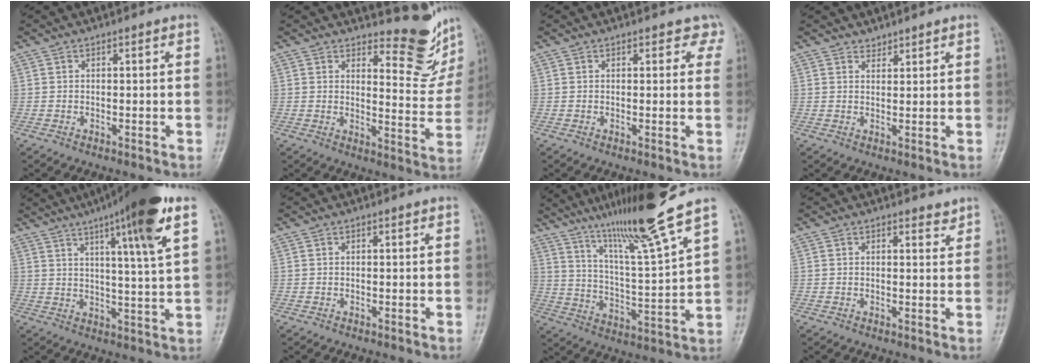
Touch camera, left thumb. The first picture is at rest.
{"total": 10.7, "force": [9.4, 3.6, 3.6], "torque": [-0.017, -0.098, 0.110]}
{"total": 2.7, "force": [1.8, 1.8, 1.1], "torque": [0.021, -0.005, 0.012]}
{"total": 1.9, "force": [1.7, 0.8, 0.0], "torque": [0.017, -0.014, 0.025]}
{"total": 16.2, "force": [8.6, 1.1, 13.6], "torque": [-0.209, -0.024, 0.126]}
{"total": 0.0}
{"total": 16.5, "force": [12.5, -0.8, 10.8], "torque": [-0.173, -0.068, 0.218]}
{"total": 1.9, "force": [1.6, 0.8, 0.6], "torque": [0.004, -0.011, 0.017]}